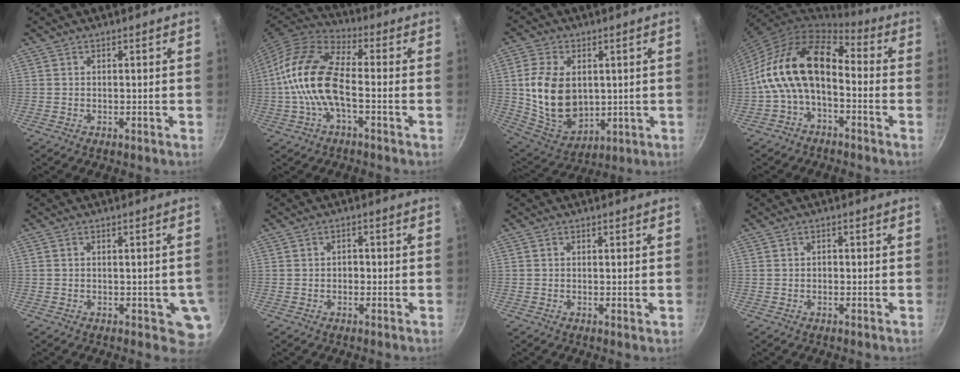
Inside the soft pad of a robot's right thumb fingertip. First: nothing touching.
{"total": 15.1, "force": [-2.0, 7.0, 13.2], "torque": [-0.254, 0.036, -0.058]}
{"total": 15.7, "force": [1.7, 11.0, 11.0], "torque": [-0.184, -0.019, 0.051]}
{"total": 15.3, "force": [-2.3, 9.1, 12.1], "torque": [-0.206, 0.050, -0.058]}
{"total": 5.7, "force": [-1.1, 2.7, 4.8], "torque": [-0.027, 0.004, -0.013]}
{"total": 1.6, "force": [-0.4, 1.3, 0.9], "torque": [-0.009, 0.007, -0.008]}
{"total": 1.0, "force": [-0.1, 0.2, 1.0], "torque": [-0.015, -0.002, -0.004]}
{"total": 1.0, "force": [-0.3, 0.7, 0.5], "torque": [-0.008, 0.004, -0.006]}